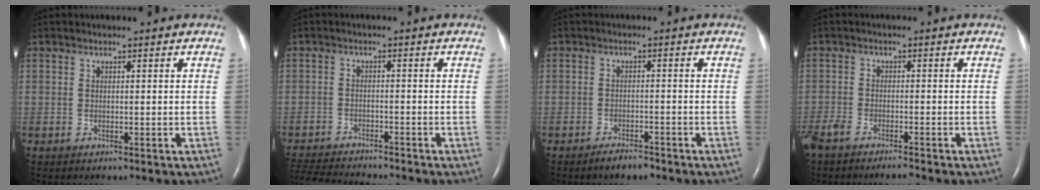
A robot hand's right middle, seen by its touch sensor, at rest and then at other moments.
{"total": 10.5, "force": [-9.9, 0.7, 3.5], "torque": [-0.059, -0.010, -0.157]}
{"total": 2.6, "force": [-2.2, 0.6, 1.2], "torque": [-0.028, -0.003, -0.035]}
{"total": 6.0, "force": [-5.0, 1.0, 3.1], "torque": [-0.062, -0.007, -0.088]}